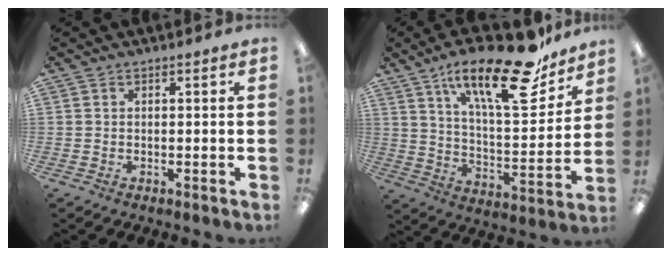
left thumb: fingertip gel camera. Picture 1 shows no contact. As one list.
[{"total": 25.2, "force": [16.6, 8.3, 17.1], "torque": [-0.250, -0.101, 0.269]}]